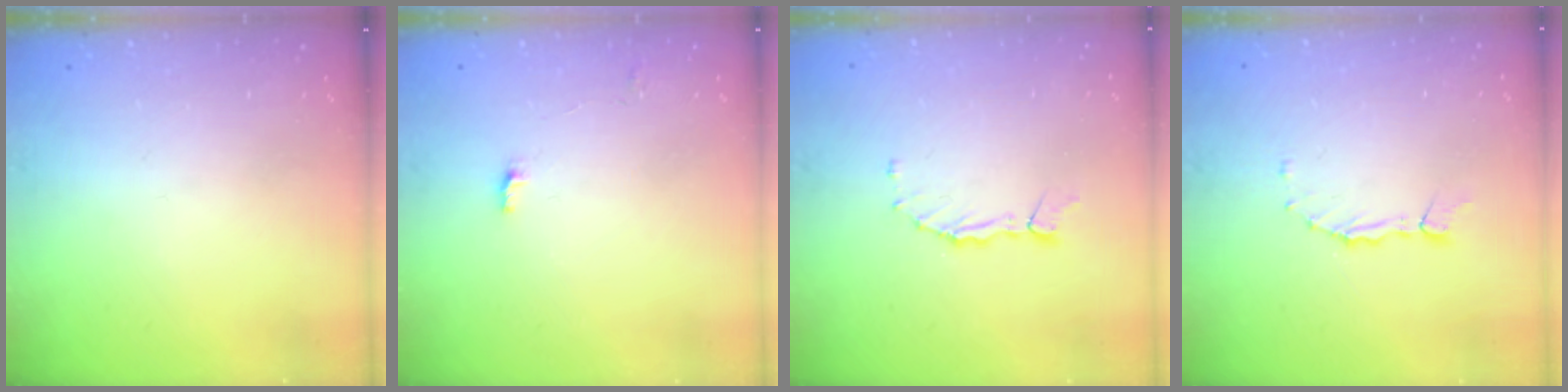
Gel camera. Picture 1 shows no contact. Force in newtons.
{"total": 2.9, "press": 2.9, "slide": 0.1}
{"total": 1.0, "press": 1.0, "slide": 0.2}
{"total": 1.7, "press": 1.7, "slide": 0.2}